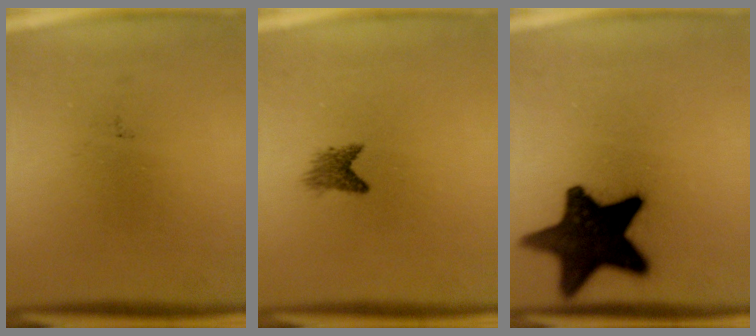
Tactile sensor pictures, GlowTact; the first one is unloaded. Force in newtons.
{"total": 2.1}
{"total": 16.7}